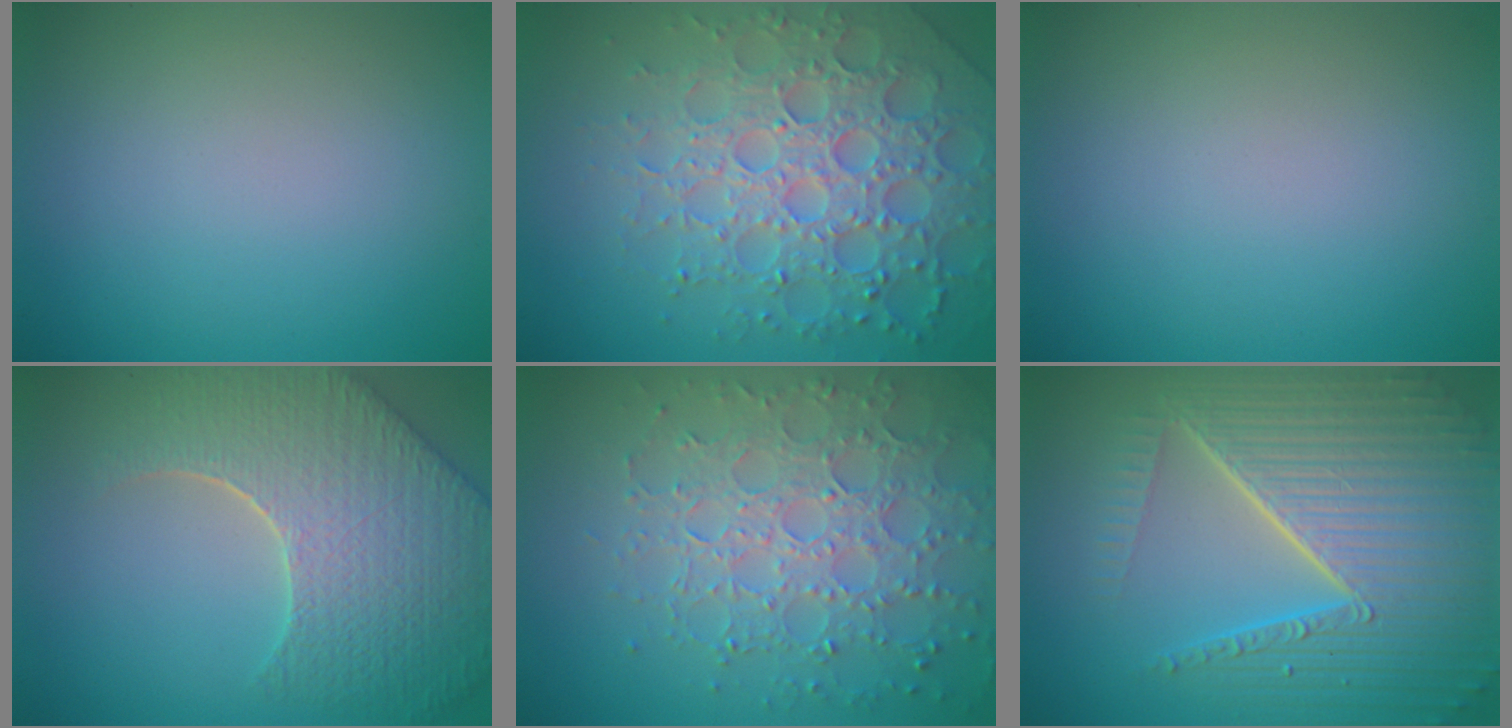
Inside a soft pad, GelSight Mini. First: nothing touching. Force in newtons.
{"total": 7.3, "press": 7.1, "slide": 1.6}
{"total": 0.0}
{"total": 9.2, "press": 6.4, "slide": 6.6}
{"total": 6.5, "press": 5.3, "slide": 3.9}
{"total": 10.1, "press": 6.3, "slide": 7.9}